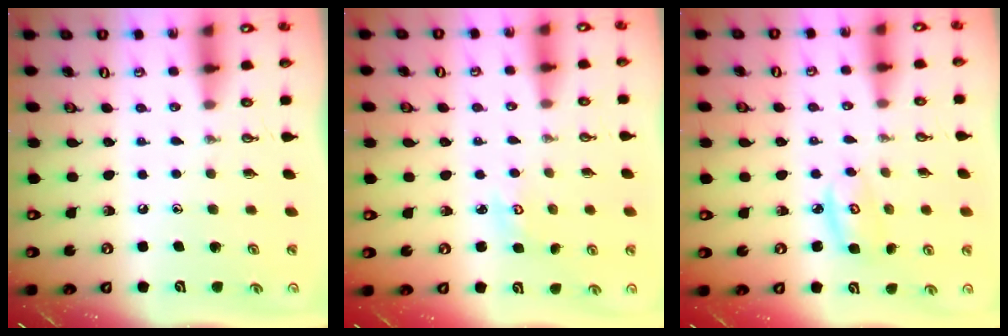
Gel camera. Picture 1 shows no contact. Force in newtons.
{"total": 2.8, "press": 2.8, "slide": 0.3}
{"total": 4.0, "press": 3.9, "slide": 0.3}